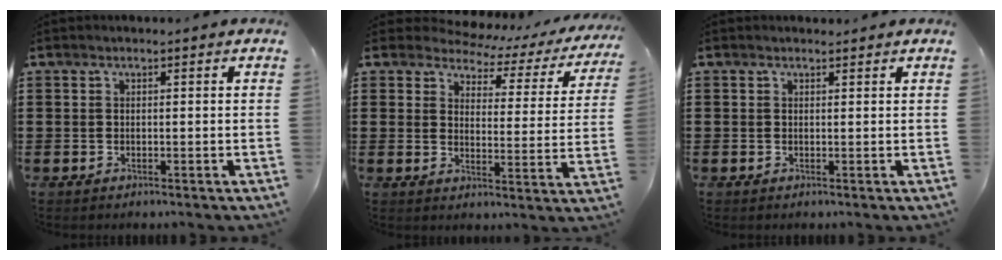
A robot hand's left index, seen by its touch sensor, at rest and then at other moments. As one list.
[{"total": 3.4, "force": [2.9, 1.5, 1.0], "torque": [-0.034, -0.021, 0.041]}, {"total": 0.6, "force": [0.4, 0.4, 0.0], "torque": [-0.001, 0.003, 0.008]}]